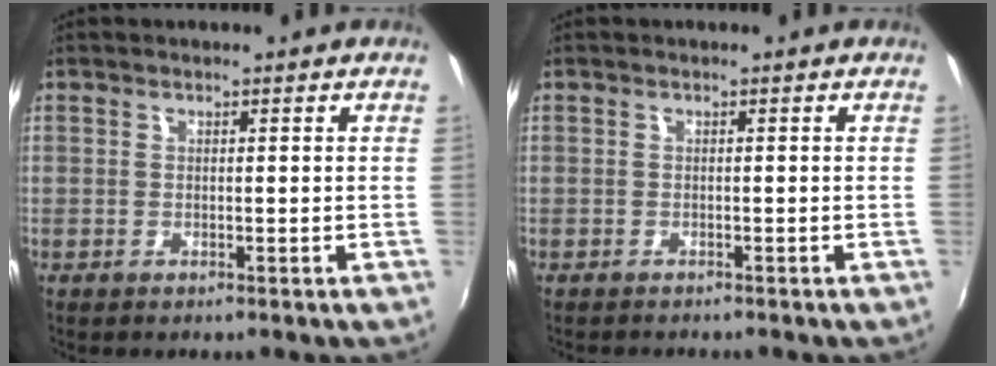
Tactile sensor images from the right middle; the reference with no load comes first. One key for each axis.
{"total": 1.5, "fx": -1.5, "fy": 0.2, "fz": 0.4, "tx": -0.014, "ty": -0.009, "tz": -0.024}